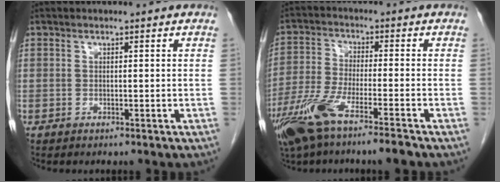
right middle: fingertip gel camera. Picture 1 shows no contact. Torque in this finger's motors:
{"motor_torque": [1.20, -0.93, 0.30, 0.11]}